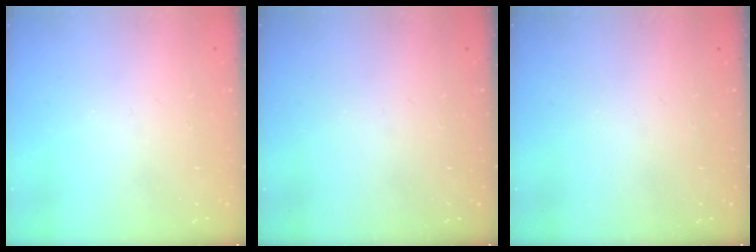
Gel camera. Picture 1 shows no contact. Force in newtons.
{"total": 0.0}
{"total": 0.0}